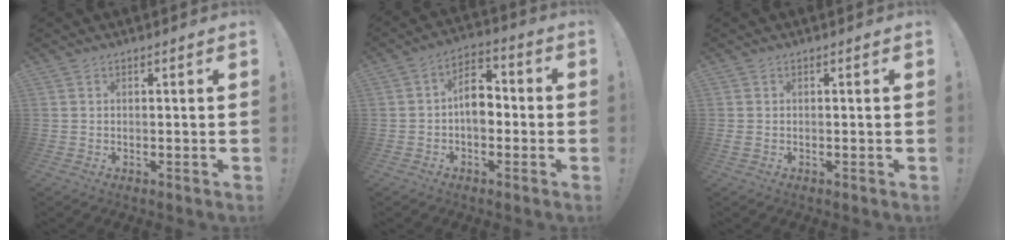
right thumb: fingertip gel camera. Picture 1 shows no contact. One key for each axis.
{"total": 9.5, "fx": -1.4, "fy": 6.5, "fz": 6.8, "tx": -0.122, "ty": 0.021, "tz": -0.022}
{"total": 0.6, "fx": -0.1, "fy": 0.3, "fz": 0.5, "tx": -0.014, "ty": 0.003, "tz": 0.000}